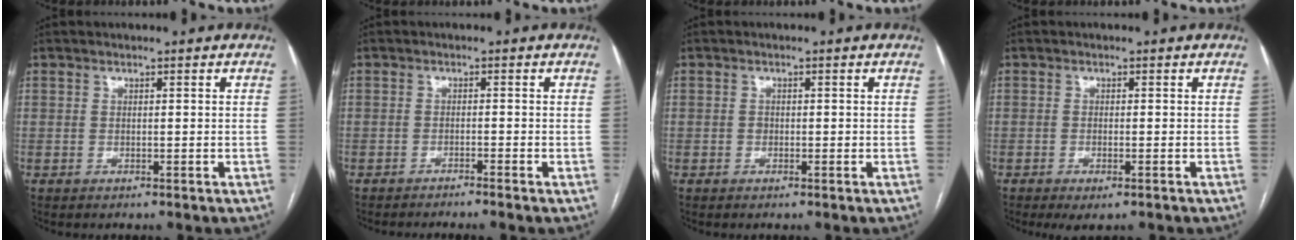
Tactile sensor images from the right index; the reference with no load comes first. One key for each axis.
{"total": 3.0, "fx": -2.6, "fy": -1.0, "fz": 1.2, "tx": -0.010, "ty": 0.005, "tz": -0.040}
{"total": 0.7, "fx": -0.1, "fy": 0.6, "fz": 0.3, "tx": -0.006, "ty": 0.003, "tz": 0.000}
{"total": 2.7, "fx": -1.6, "fy": 0.7, "fz": 2.1, "tx": -0.033, "ty": -0.005, "tz": -0.020}